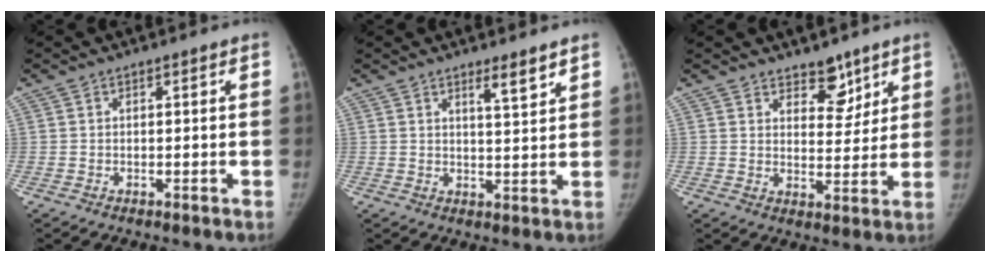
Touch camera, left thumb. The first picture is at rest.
{"total": 4.2, "force": [3.0, 0.5, 2.9], "torque": [-0.041, -0.027, 0.048]}
{"total": 6.4, "force": [4.6, 3.5, 2.7], "torque": [-0.001, -0.032, 0.073]}